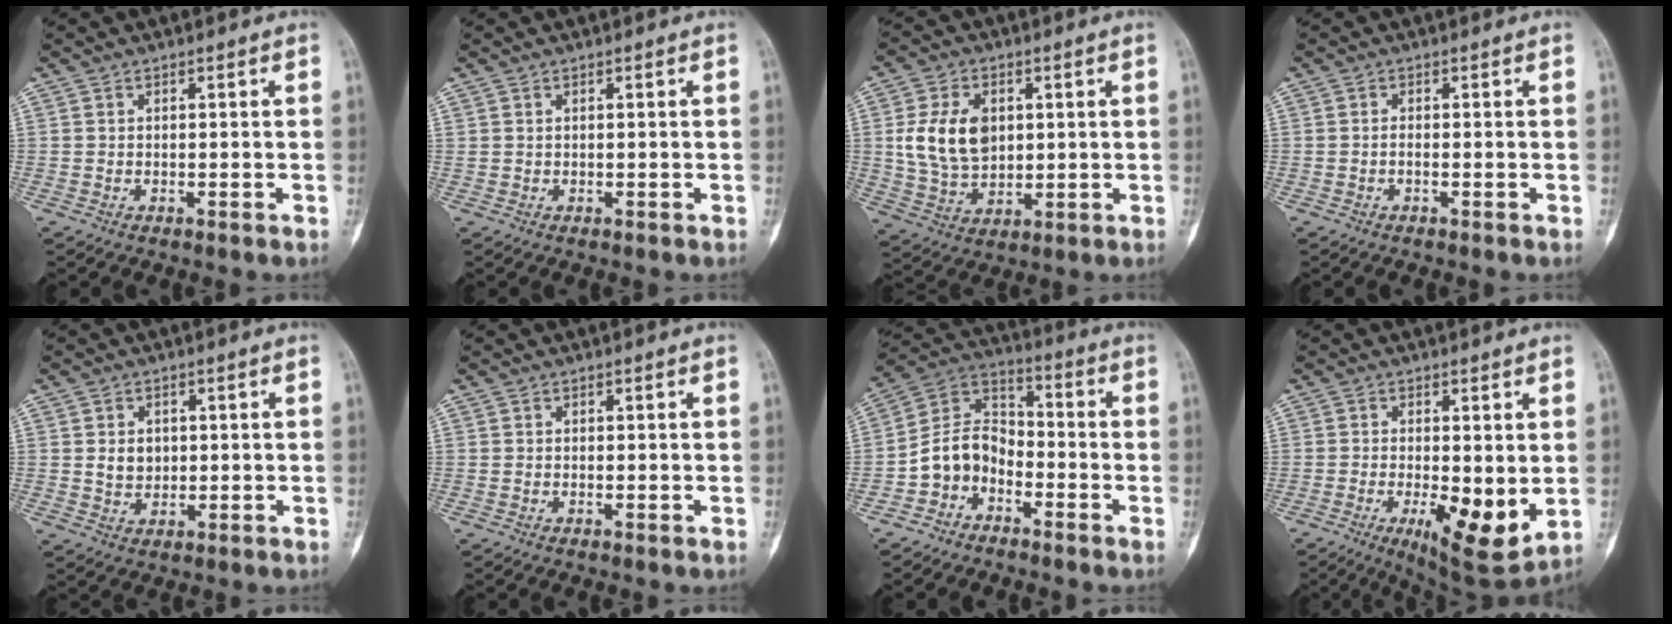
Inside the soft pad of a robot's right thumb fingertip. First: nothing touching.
{"total": 0.0}
{"total": 12.0, "force": [2.1, 8.4, 8.4], "torque": [-0.137, -0.008, 0.048]}
{"total": 0.7, "force": [-0.3, 0.1, 0.6], "torque": [-0.012, 0.001, -0.007]}
{"total": 4.0, "force": [0.6, 3.2, 2.3], "torque": [-0.022, -0.004, 0.015]}
{"total": 0.0}
{"total": 9.2, "force": [-4.2, 6.9, 4.4], "torque": [-0.066, 0.062, -0.093]}
{"total": 11.9, "force": [-2.2, 4.0, 11.0], "torque": [-0.160, -0.027, -0.025]}